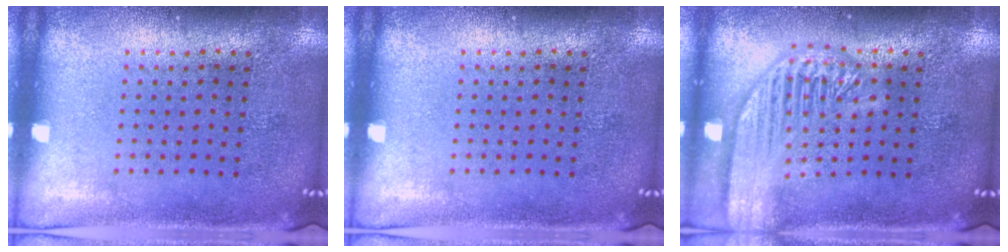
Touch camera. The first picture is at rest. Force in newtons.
{"total": 0.0}
{"total": 3.5, "press": 3.4, "slide": 0.5}